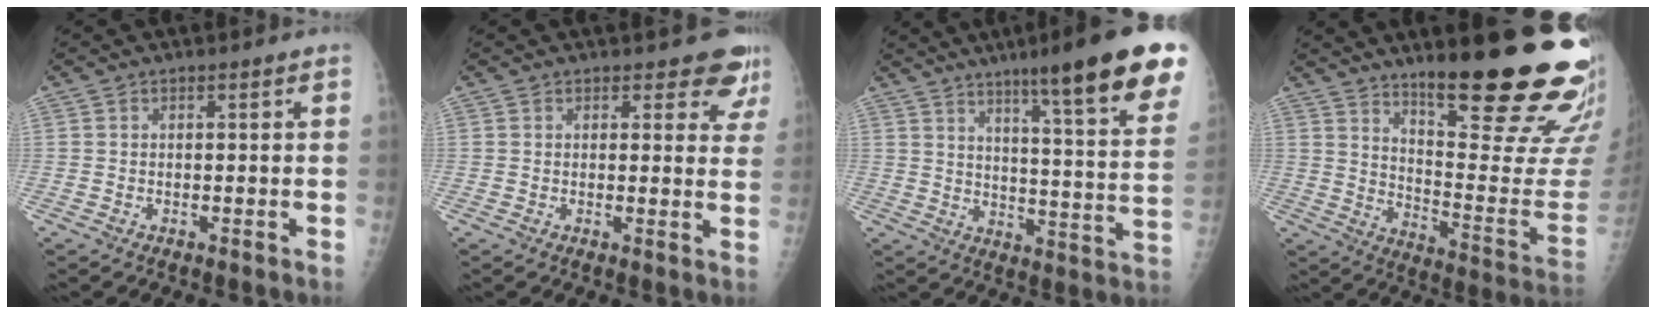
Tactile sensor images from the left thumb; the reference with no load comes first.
{"total": 5.9, "force": [5.0, 2.7, 1.5], "torque": [0.025, -0.027, 0.037]}
{"total": 22.2, "force": [14.2, 2.2, 17.0], "torque": [-0.214, -0.059, 0.195]}
{"total": 26.1, "force": [17.6, 5.1, 18.6], "torque": [-0.231, -0.111, 0.254]}